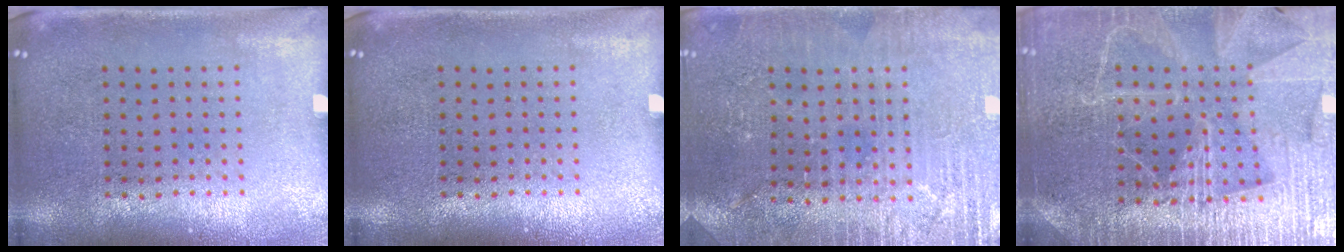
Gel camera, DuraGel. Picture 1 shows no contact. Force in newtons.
{"total": 0.0}
{"total": 3.0, "press": 2.9, "slide": 0.5}
{"total": 4.4, "press": 4.1, "slide": 1.6}